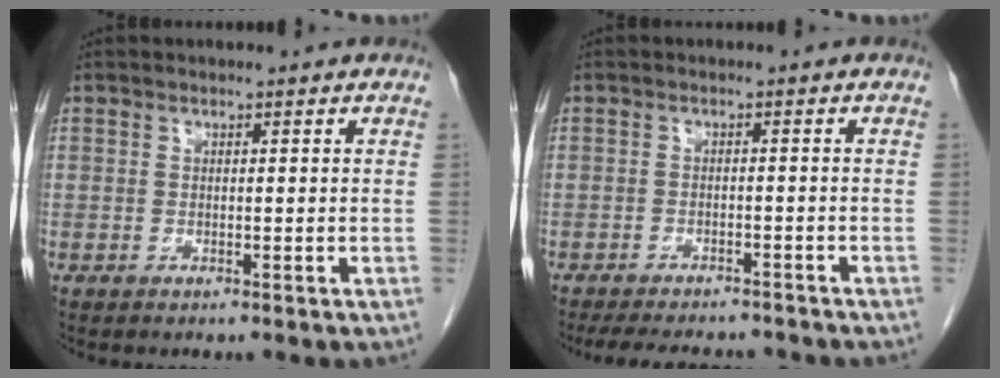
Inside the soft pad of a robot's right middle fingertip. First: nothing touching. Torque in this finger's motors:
{"motor_torque": [0.85, -0.64, 0.26, 0.07]}